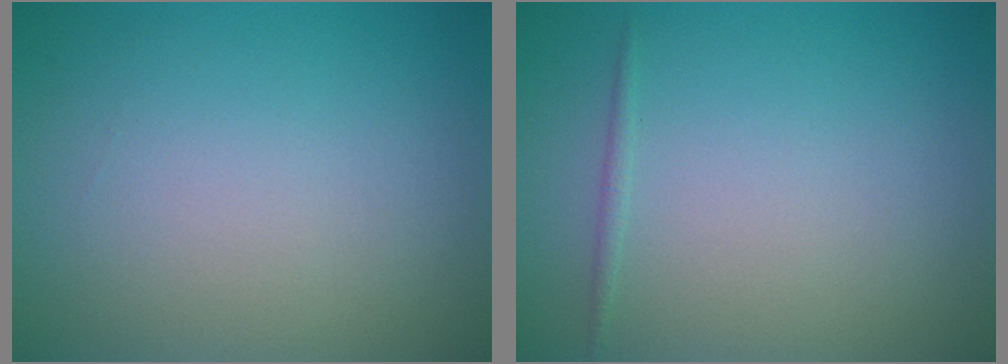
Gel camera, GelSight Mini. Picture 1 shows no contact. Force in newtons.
{"total": 0.6, "press": 0.6, "slide": 0.0}